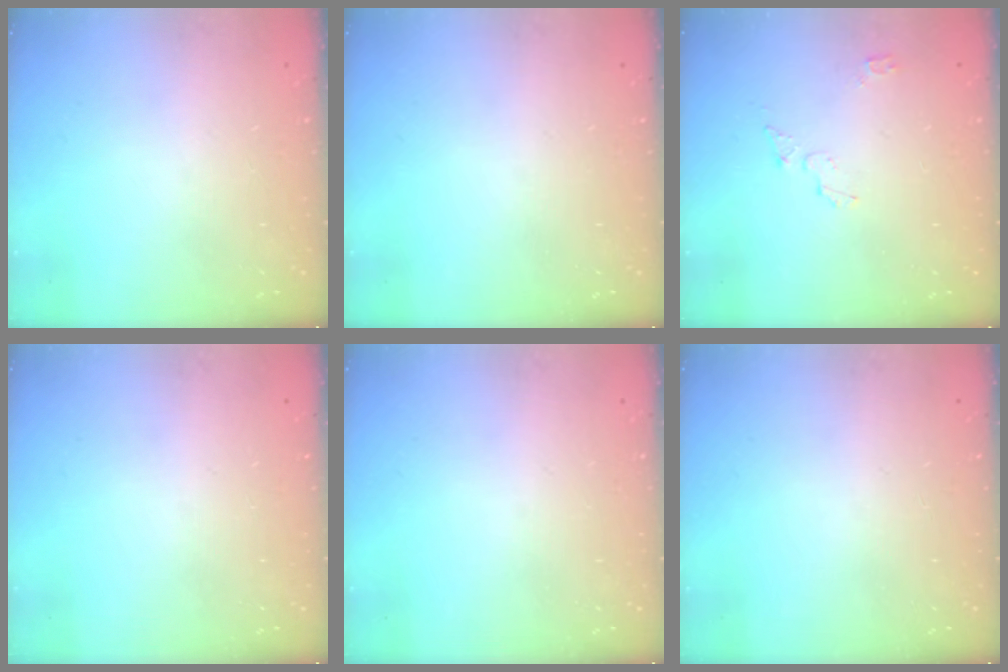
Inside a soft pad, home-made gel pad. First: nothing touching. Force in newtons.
{"total": 0.0}
{"total": 3.7, "press": 3.7, "slide": 0.4}
{"total": 0.0}
{"total": 0.0}
{"total": 0.0}